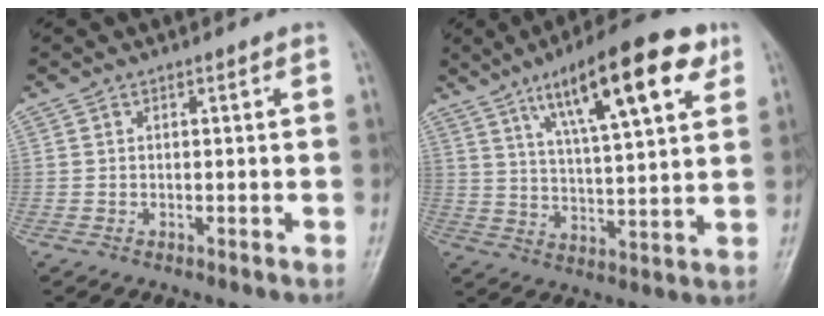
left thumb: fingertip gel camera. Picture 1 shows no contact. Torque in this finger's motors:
{"motor_torque": [0.78, 0.44, 1.60, -1.16, 0.18]}